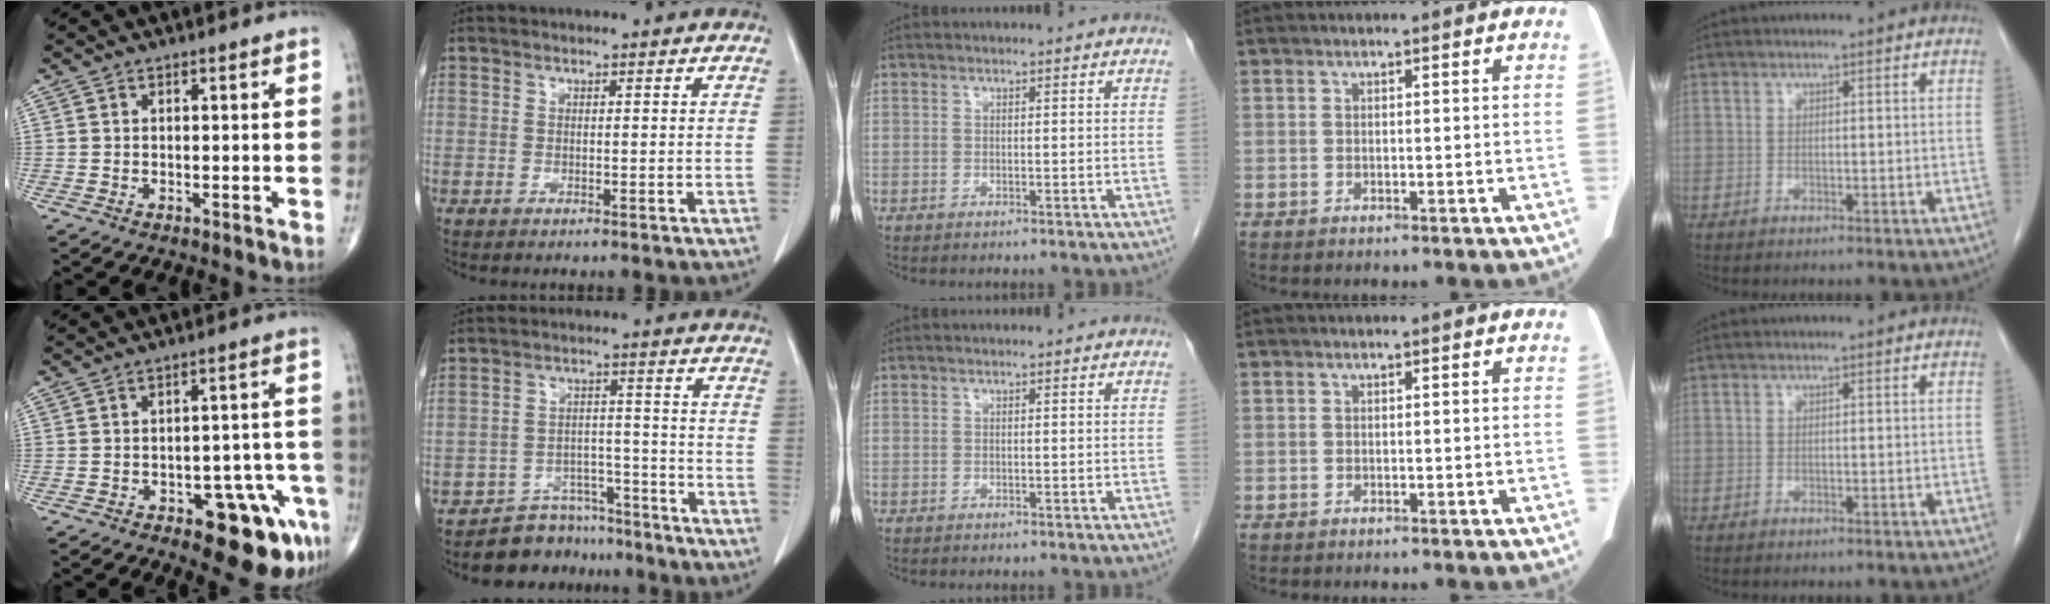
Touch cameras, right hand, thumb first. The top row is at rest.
{"thumb": {"total": 13.0, "force": [-6.6, 5.4, 9.8], "torque": [-0.084, 0.045, -0.075]}, "index": {"total": 7.5, "force": [-6.5, 3.7, -0.3], "torque": [0.019, 0.041, -0.103]}}